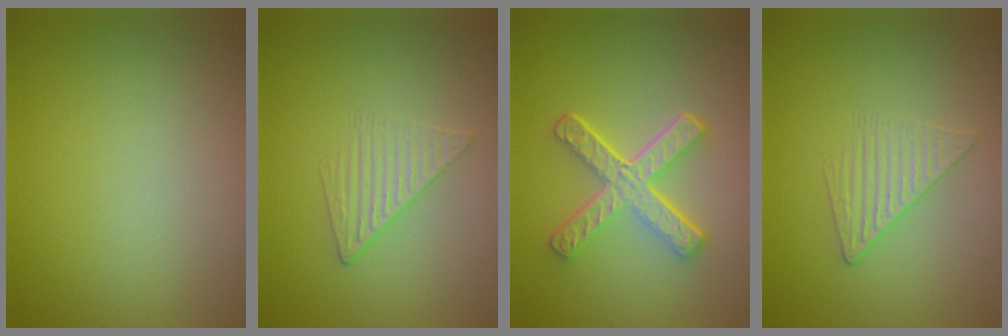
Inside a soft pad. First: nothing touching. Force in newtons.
{"total": 1.6, "press": 1.0, "slide": 1.2}
{"total": 5.3, "press": 3.7, "slide": 3.9}
{"total": 1.6, "press": 1.0, "slide": 1.2}